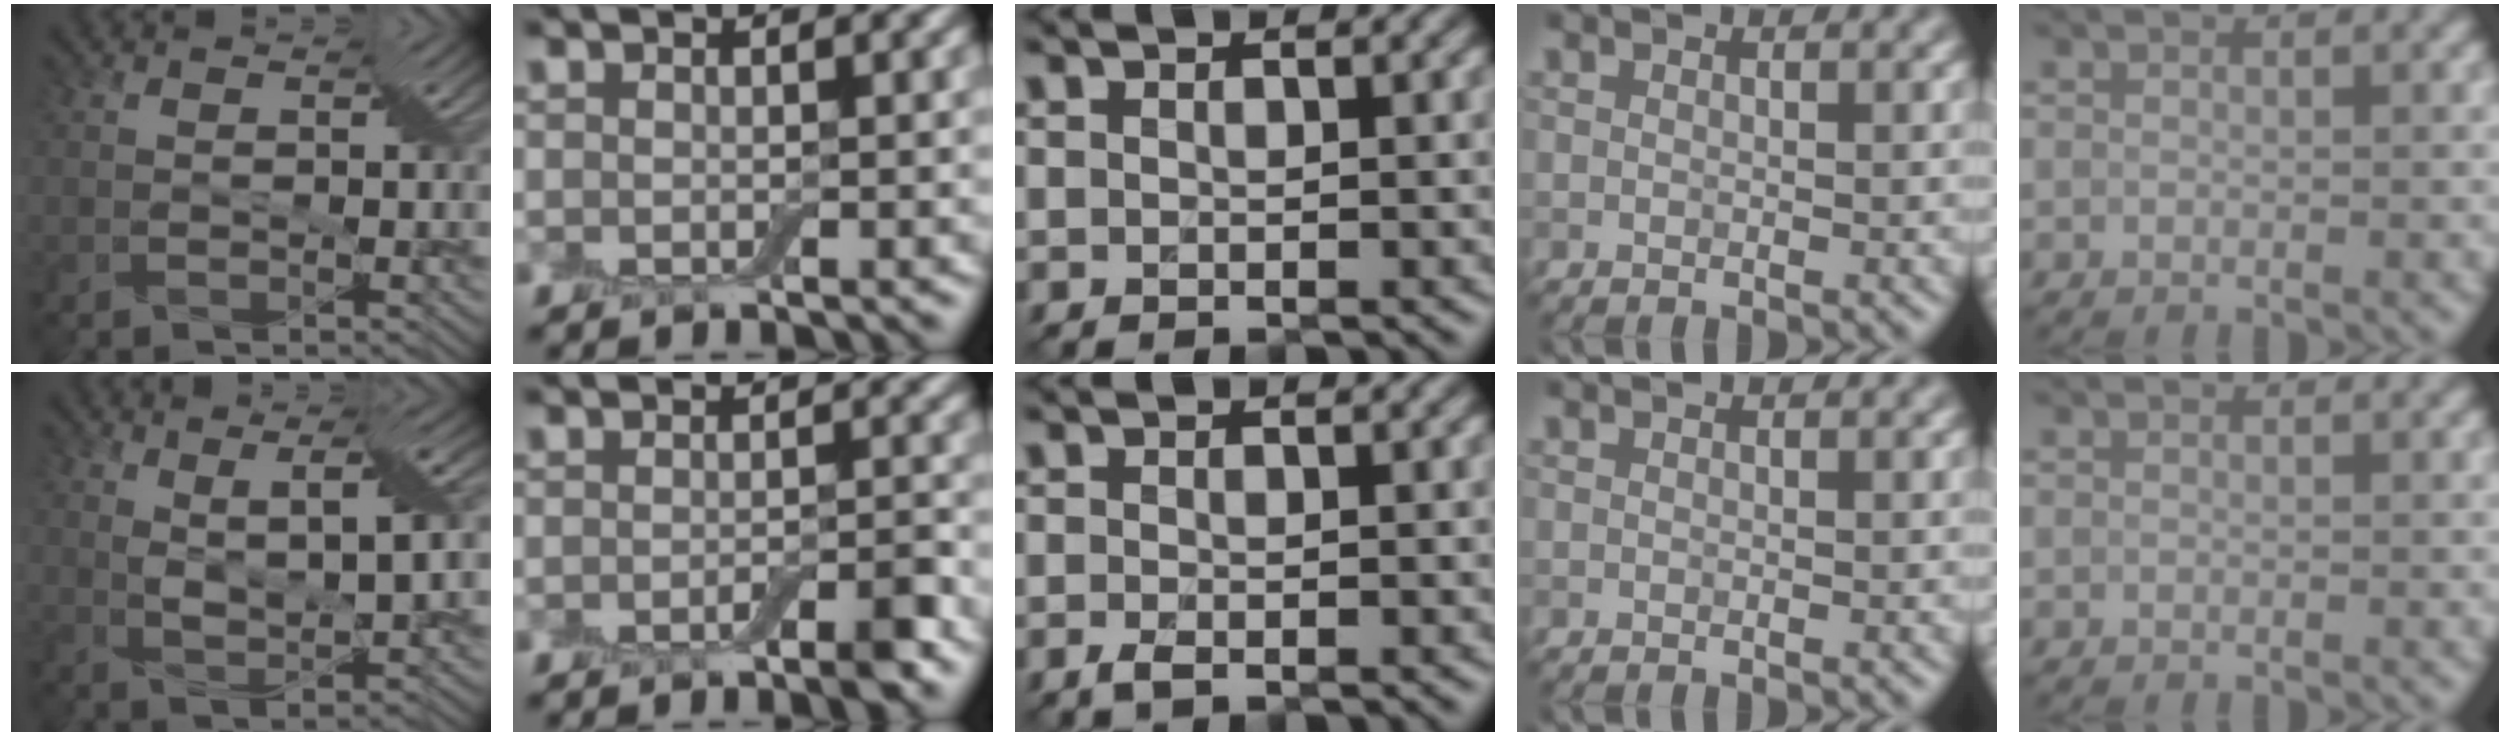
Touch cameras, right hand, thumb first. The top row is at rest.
{"thumb": {"total": 5.1, "force": [2.4, 1.0, 4.3], "torque": [-0.078, -0.001, 0.044]}, "index": {"total": 2.2, "force": [-1.2, 0.5, 1.8], "torque": [-0.025, -0.001, -0.019]}, "middle": {"total": 1.3, "force": [-0.8, 0.3, 0.9], "torque": [-0.020, -0.005, -0.016]}}